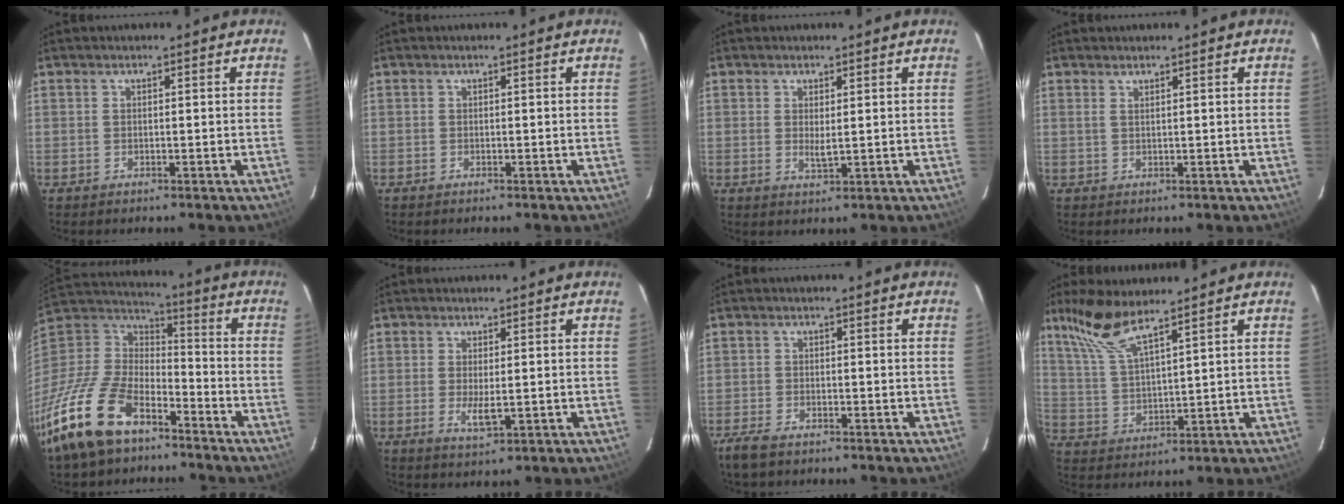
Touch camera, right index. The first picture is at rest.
{"total": 0.0}
{"total": 2.4, "force": [0.3, 0.8, 2.2], "torque": [-0.040, -0.005, 0.006]}
{"total": 0.8, "force": [0.8, -0.1, 0.3], "torque": [-0.008, -0.004, 0.011]}
{"total": 23.3, "force": [-15.2, 11.8, 13.1], "torque": [-0.303, -0.022, -0.275]}
{"total": 3.8, "force": [-0.4, 1.3, 3.5], "torque": [-0.068, -0.010, -0.004]}
{"total": 4.4, "force": [-3.4, 1.5, 2.3], "torque": [-0.066, -0.011, -0.071]}
{"total": 9.5, "force": [7.2, 1.6, 5.9], "torque": [-0.128, 0.011, 0.156]}